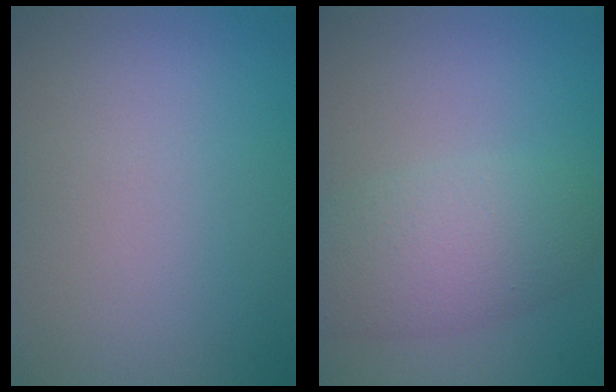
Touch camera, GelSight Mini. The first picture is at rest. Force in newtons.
{"total": 5.1, "press": 5.1, "slide": 0.1}